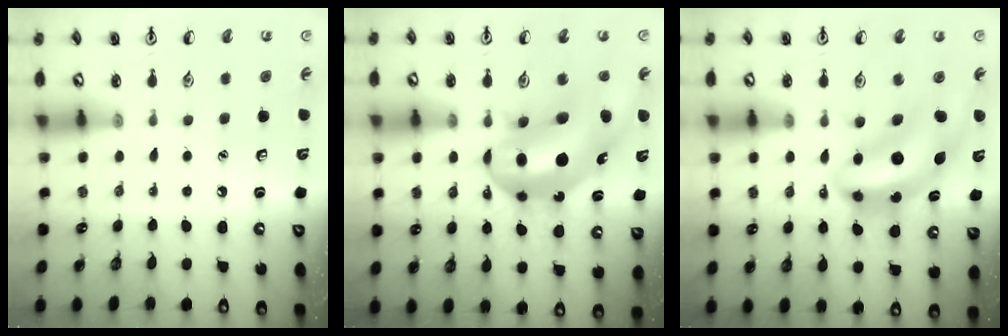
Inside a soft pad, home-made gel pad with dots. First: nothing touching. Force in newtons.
{"total": 16.3, "press": 15.5, "slide": 5.1}
{"total": 10.0, "press": 9.5, "slide": 2.9}